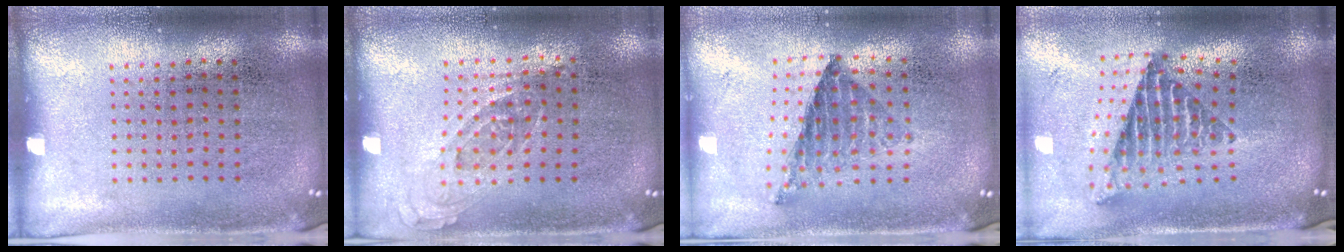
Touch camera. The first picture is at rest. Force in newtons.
{"total": 0.8, "press": 0.8, "slide": 0.3}
{"total": 0.8, "press": 0.8, "slide": 0.1}
{"total": 2.4, "press": 1.6, "slide": 1.9}